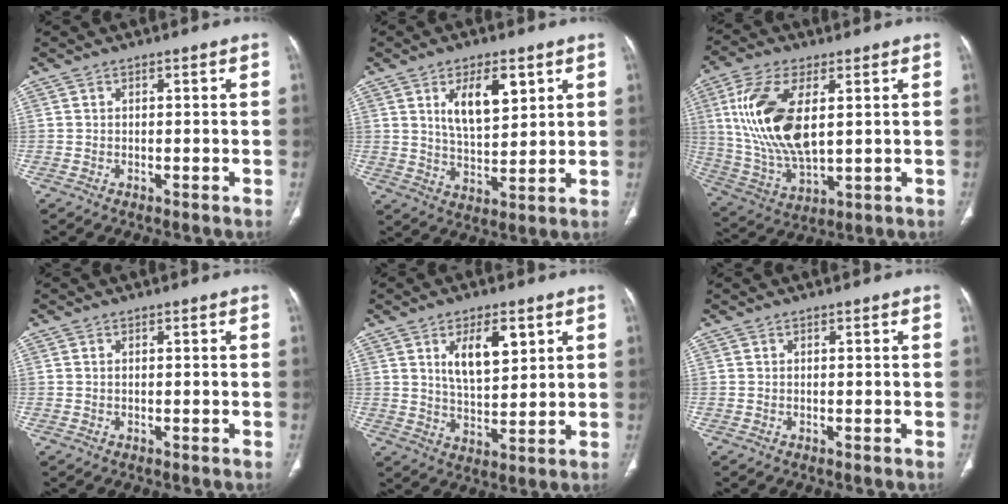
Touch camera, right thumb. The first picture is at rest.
{"total": 10.2, "force": [4.3, 4.6, 8.0], "torque": [-0.117, -0.025, 0.081]}
{"total": 17.3, "force": [3.6, 8.2, 14.8], "torque": [-0.306, -0.019, 0.078]}
{"total": 0.0}
{"total": 9.6, "force": [4.0, 4.4, 7.6], "torque": [-0.108, -0.023, 0.074]}
{"total": 0.0}